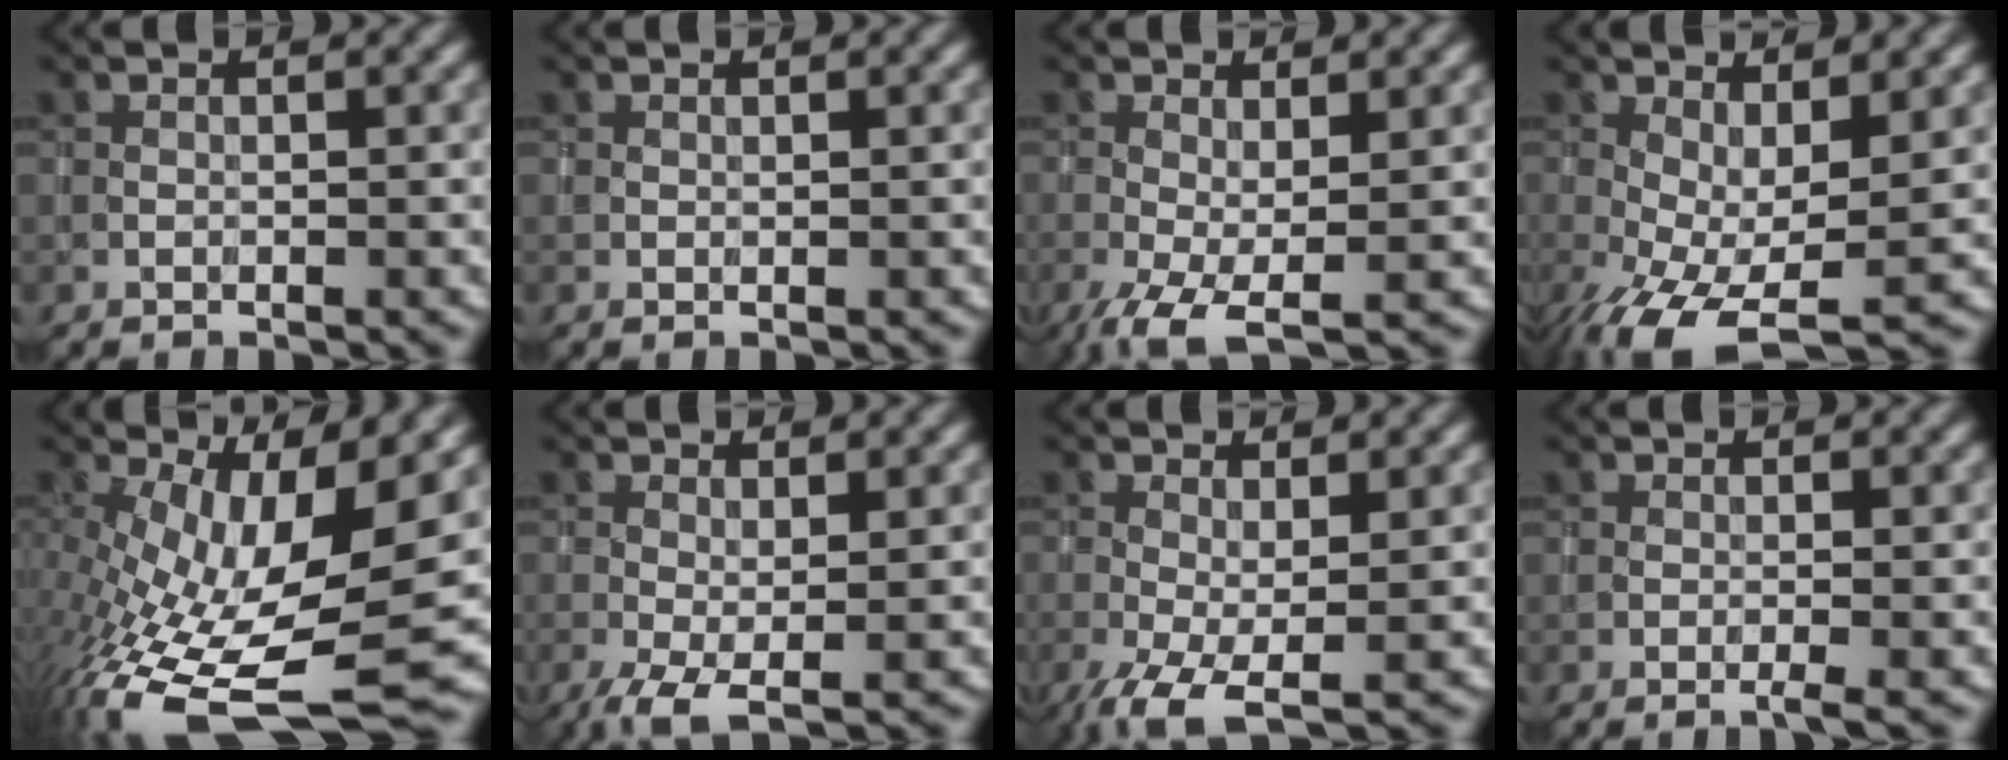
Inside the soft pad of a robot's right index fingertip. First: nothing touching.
{"total": 0.0}
{"total": 4.4, "force": [-1.8, 1.4, 3.7], "torque": [-0.084, -0.011, -0.036]}
{"total": 7.5, "force": [-1.5, 3.3, 6.5], "torque": [-0.132, -0.011, -0.022]}
{"total": 14.0, "force": [-2.8, 5.4, 12.6], "torque": [-0.232, -0.026, -0.040]}
{"total": 3.1, "force": [-1.1, 0.9, 2.7], "torque": [-0.063, -0.008, -0.023]}
{"total": 4.8, "force": [-2.1, 1.5, 4.0], "torque": [-0.091, -0.014, -0.040]}
{"total": 1.2, "force": [-0.4, 0.2, 1.2], "torque": [-0.016, -0.001, -0.009]}